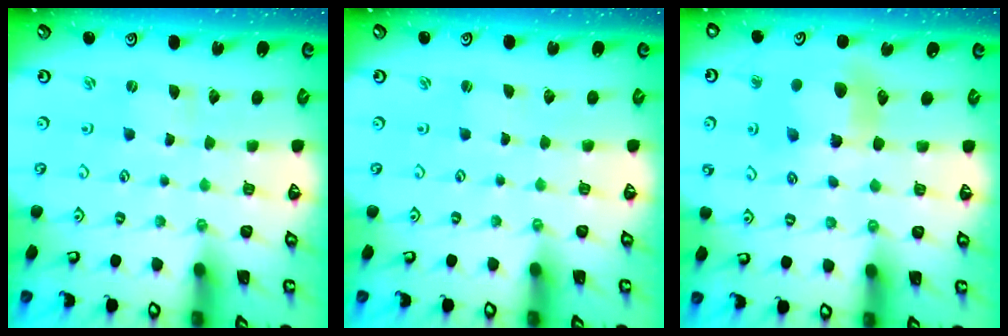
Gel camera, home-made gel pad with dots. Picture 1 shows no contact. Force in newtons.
{"total": 0.0}
{"total": 10.3, "press": 10.2, "slide": 1.4}